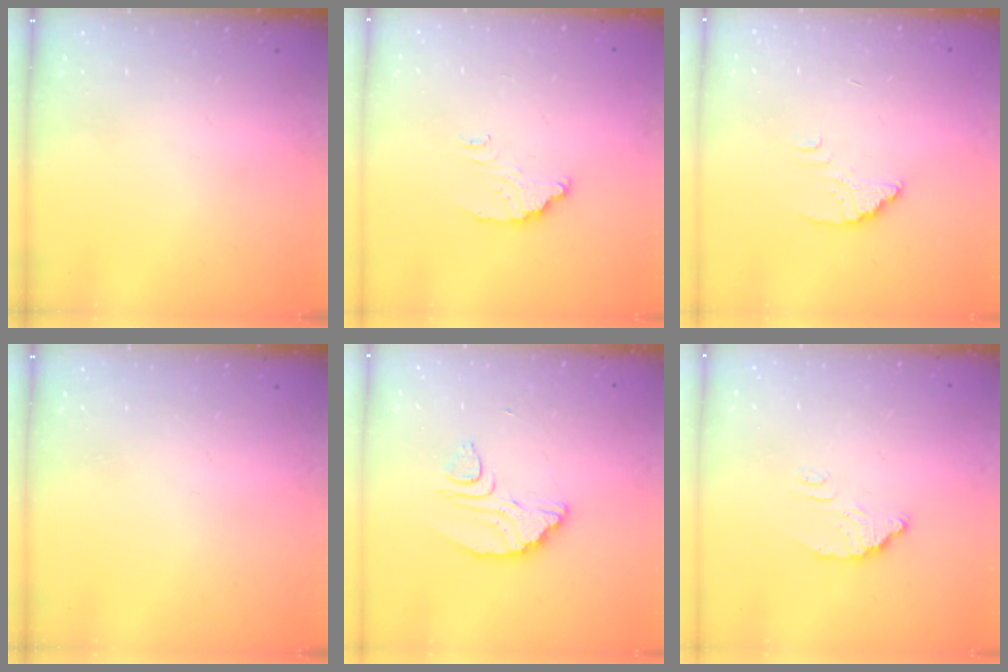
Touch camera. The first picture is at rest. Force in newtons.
{"total": 4.3, "press": 4.3, "slide": 0.1}
{"total": 2.7, "press": 2.7, "slide": 0.1}
{"total": 0.0}
{"total": 8.8, "press": 8.8, "slide": 0.8}
{"total": 5.6, "press": 5.6, "slide": 0.3}